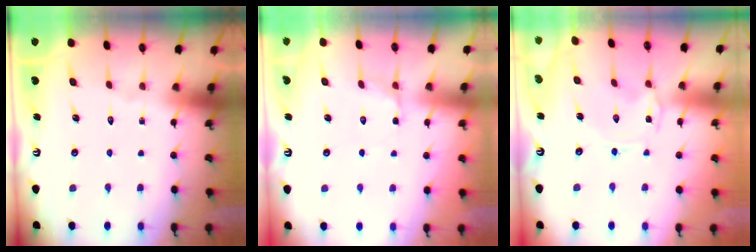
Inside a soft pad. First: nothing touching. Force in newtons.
{"total": 2.9, "press": 2.5, "slide": 1.5}
{"total": 0.0}